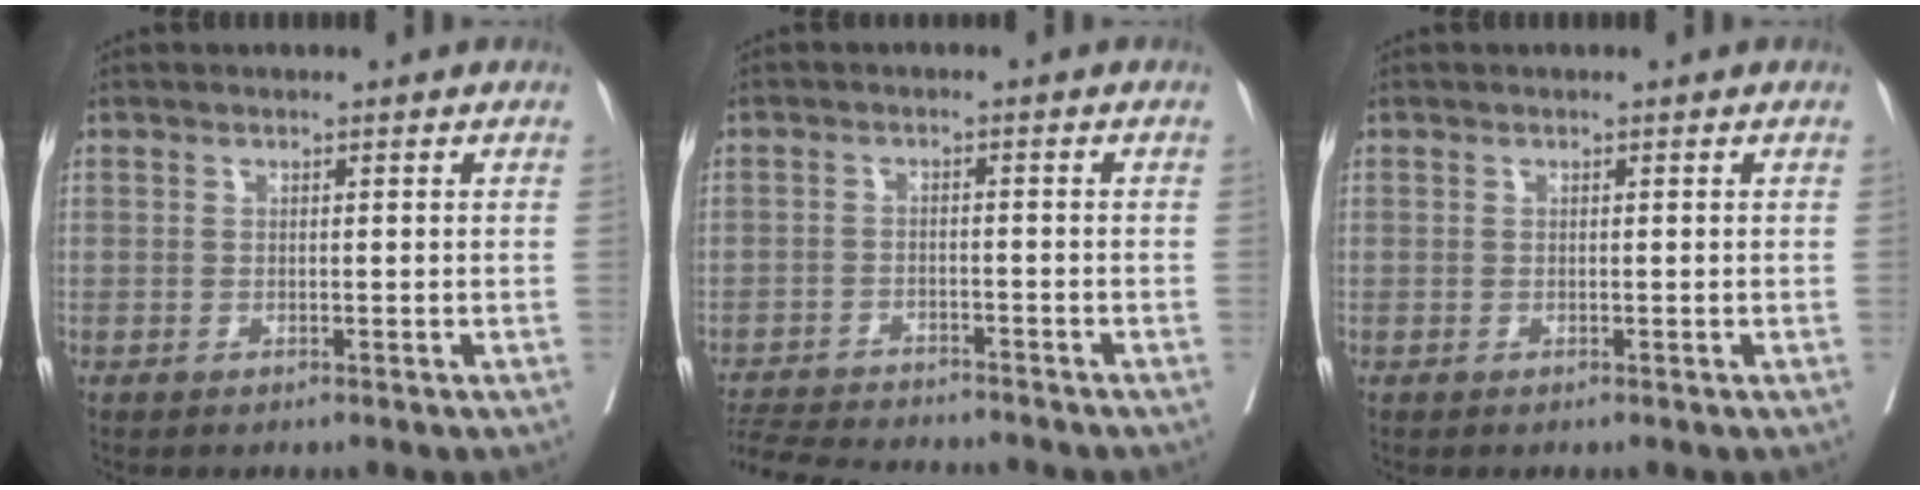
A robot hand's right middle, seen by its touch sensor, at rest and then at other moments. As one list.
[{"total": 11.2, "force": [-10.6, 1.2, 3.4], "torque": [-0.061, -0.005, -0.161]}, {"total": 0.0}]